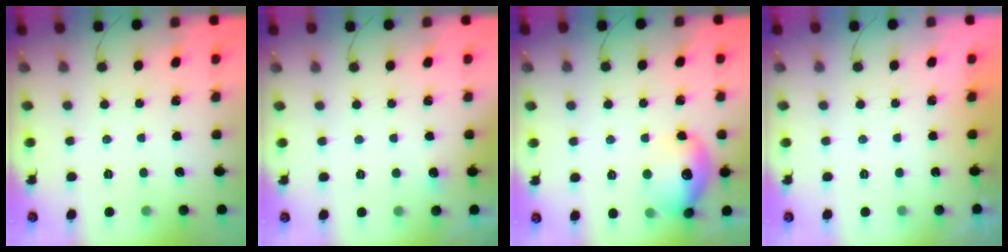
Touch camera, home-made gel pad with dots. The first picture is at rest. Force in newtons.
{"total": 11.7, "press": 3.4, "slide": 11.2}
{"total": 15.8, "press": 15.8, "slide": 1.5}
{"total": 0.6, "press": 0.2, "slide": 0.5}